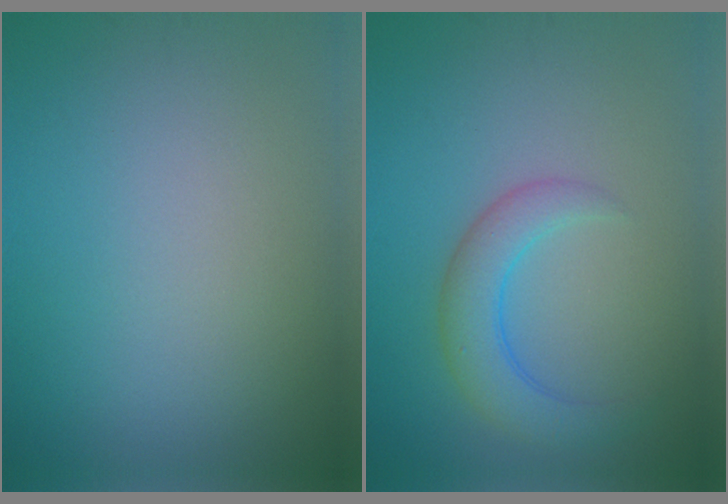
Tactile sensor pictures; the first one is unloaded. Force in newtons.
{"total": 3.7, "press": 3.7, "slide": 0.3}